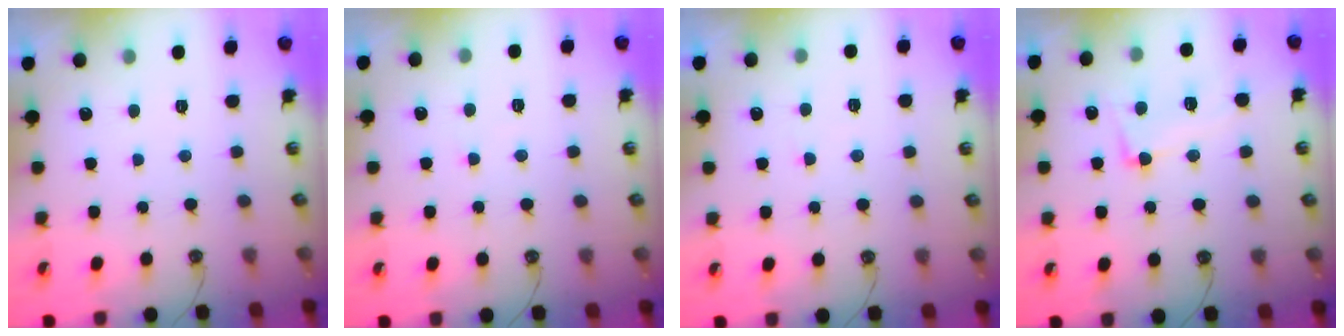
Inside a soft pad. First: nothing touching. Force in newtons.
{"total": 1.4, "press": 1.4, "slide": 0.3}
{"total": 4.3, "press": 4.3, "slide": 0.5}
{"total": 4.4, "press": 4.1, "slide": 1.6}